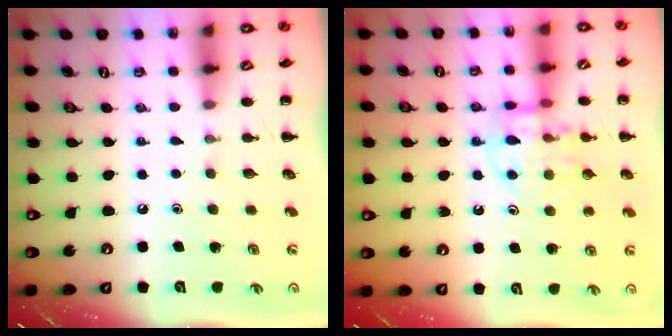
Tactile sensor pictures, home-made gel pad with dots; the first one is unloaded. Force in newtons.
{"total": 12.0, "press": 11.9, "slide": 1.4}